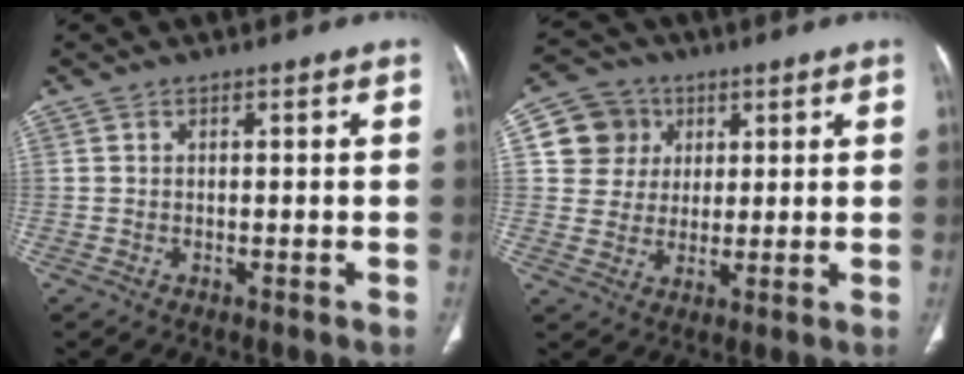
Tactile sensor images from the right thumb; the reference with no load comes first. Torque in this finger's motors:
{"motor_torque": [0.11, 0.97, 0.10, -0.38, -0.05]}